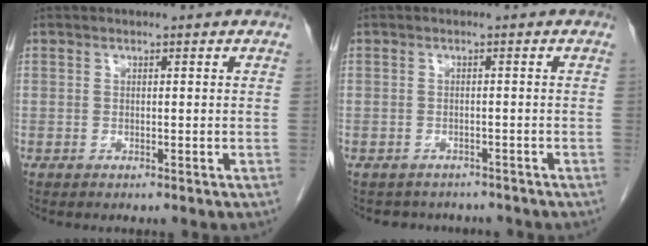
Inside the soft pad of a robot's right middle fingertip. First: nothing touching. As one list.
[{"total": 4.9, "force": [-4.4, 2.2, 0.5], "torque": [-0.007, 0.005, -0.049]}]